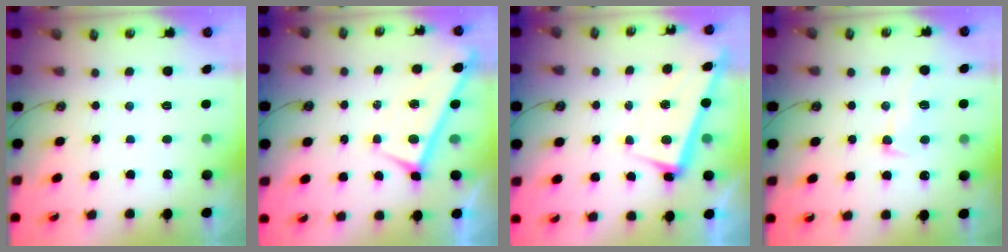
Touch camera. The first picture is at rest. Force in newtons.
{"total": 0.0}
{"total": 2.6, "press": 2.5, "slide": 0.7}
{"total": 5.0, "press": 4.9, "slide": 1.2}